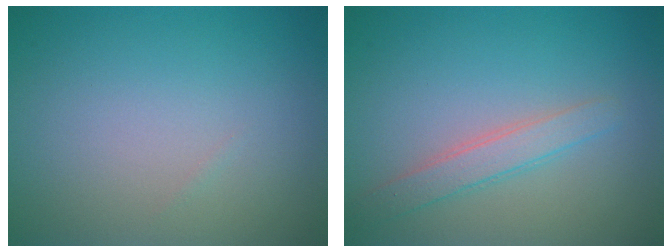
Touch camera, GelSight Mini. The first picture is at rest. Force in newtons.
{"total": 2.3, "press": 2.3, "slide": 0.1}